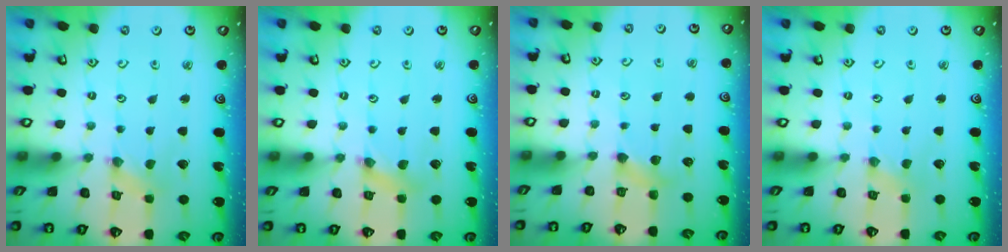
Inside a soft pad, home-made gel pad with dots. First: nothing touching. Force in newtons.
{"total": 2.8, "press": 2.8, "slide": 0.4}
{"total": 3.5, "press": 3.5, "slide": 0.4}
{"total": 0.0}